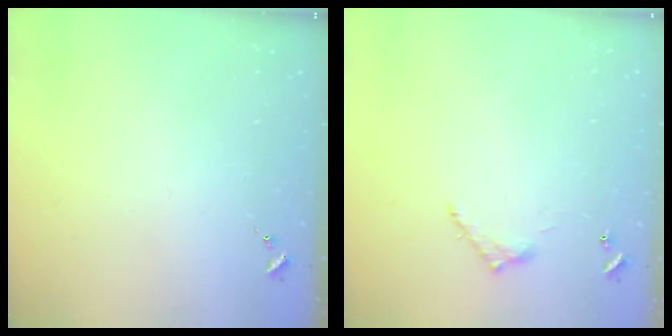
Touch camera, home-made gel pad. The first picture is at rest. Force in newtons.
{"total": 6.3, "press": 6.3, "slide": 0.4}